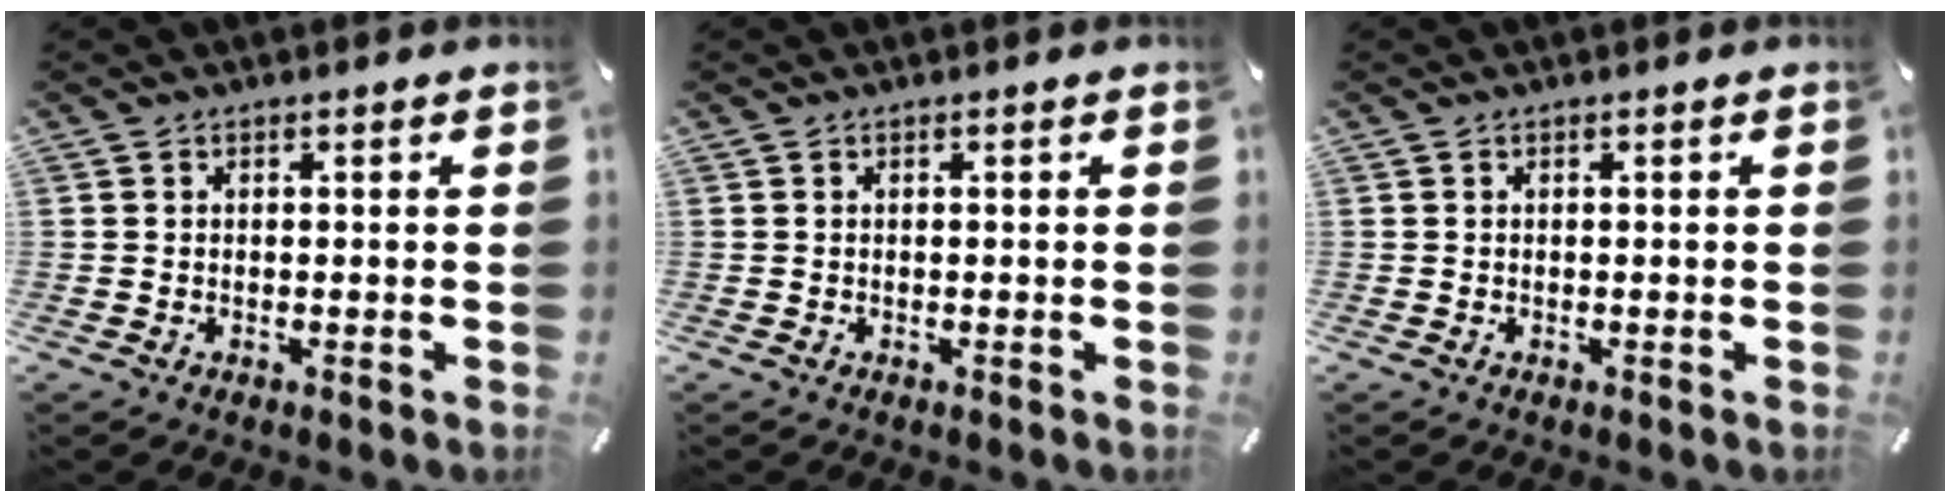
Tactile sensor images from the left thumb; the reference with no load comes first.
{"total": 0.0}
{"total": 0.0}